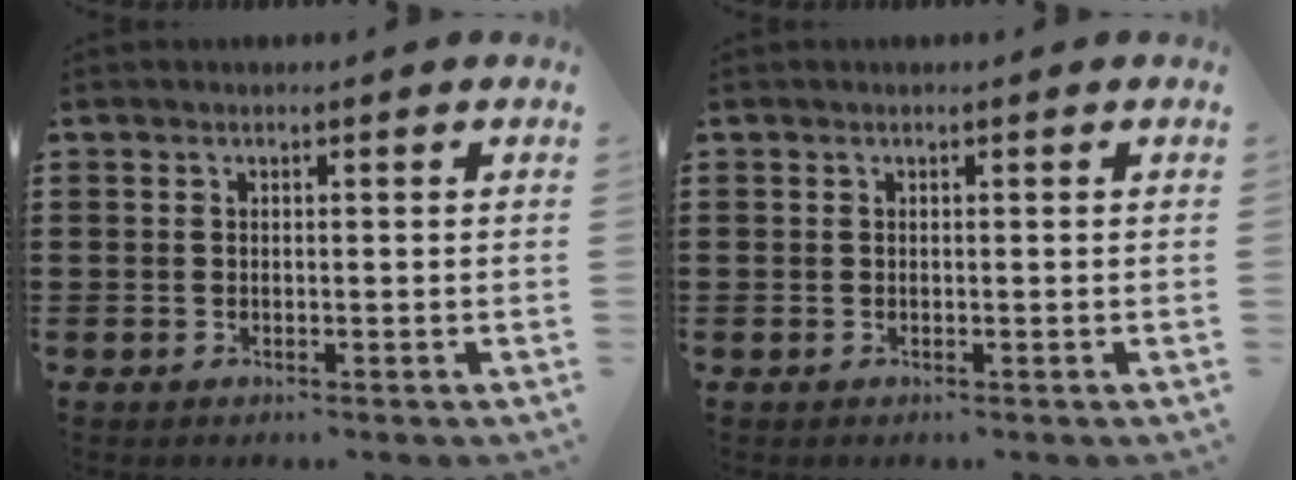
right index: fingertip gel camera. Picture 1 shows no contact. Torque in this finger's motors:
{"motor_torque": [0.00, 0.00, 0.00, 0.00]}